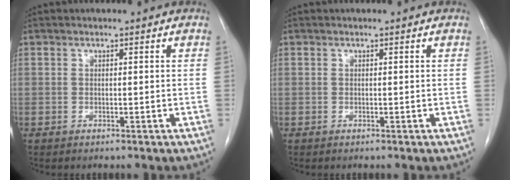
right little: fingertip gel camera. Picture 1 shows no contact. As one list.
[{"total": 0.0}]